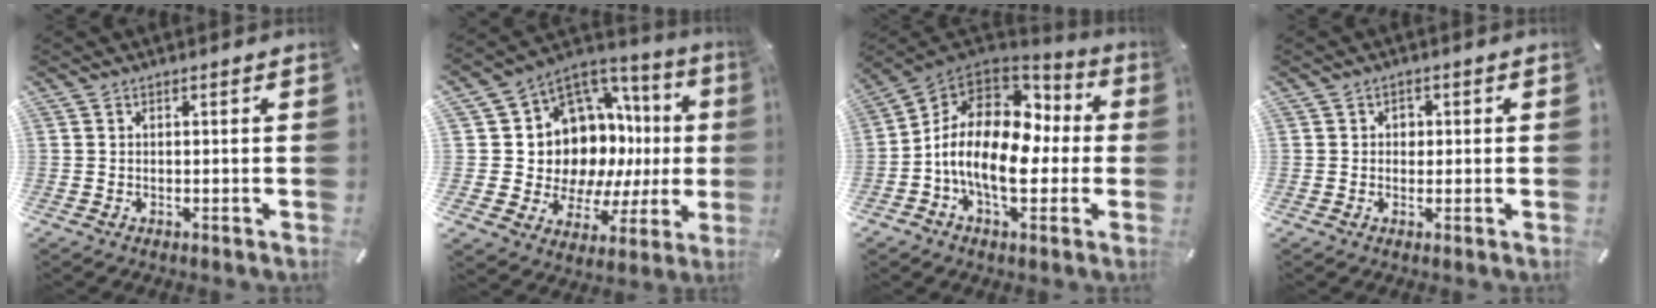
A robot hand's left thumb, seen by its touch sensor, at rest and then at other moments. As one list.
[{"total": 15.1, "force": [3.5, 12.1, 8.3], "torque": [-0.124, -0.070, 0.084]}, {"total": 16.7, "force": [-2.9, 10.5, 12.7], "torque": [-0.247, 0.006, -0.051]}, {"total": 2.0, "force": [0.0, 1.8, 0.9], "torque": [-0.004, 0.000, -0.008]}]